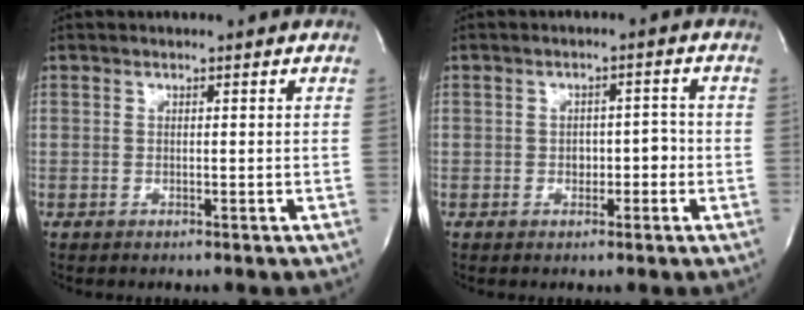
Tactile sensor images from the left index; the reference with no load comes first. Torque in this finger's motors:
{"motor_torque": [-0.11, 0.14, 0.00, 0.00]}